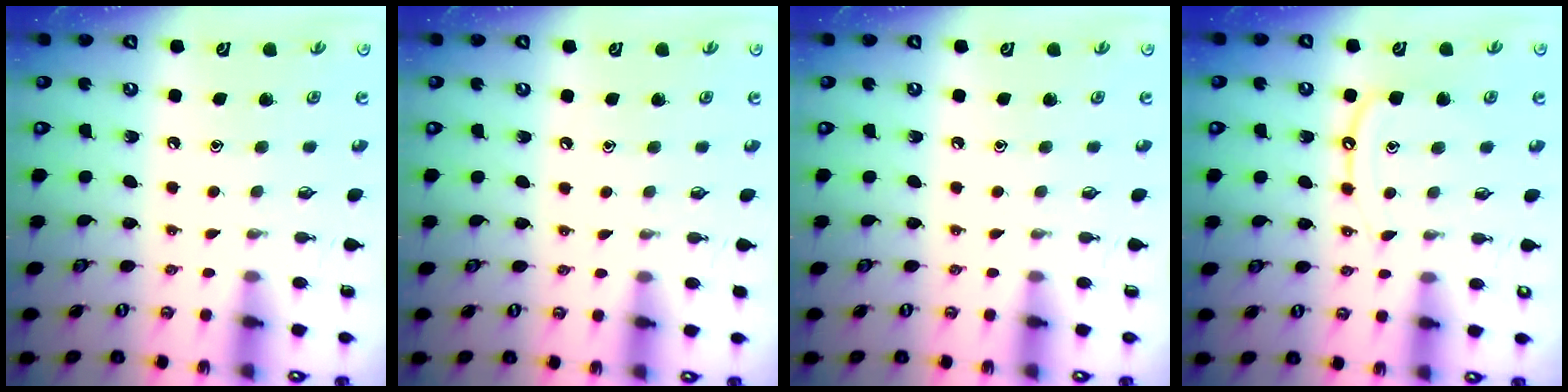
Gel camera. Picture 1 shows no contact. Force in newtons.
{"total": 0.9, "press": 0.9, "slide": 0.2}
{"total": 0.0}
{"total": 9.1, "press": 9.1, "slide": 0.9}